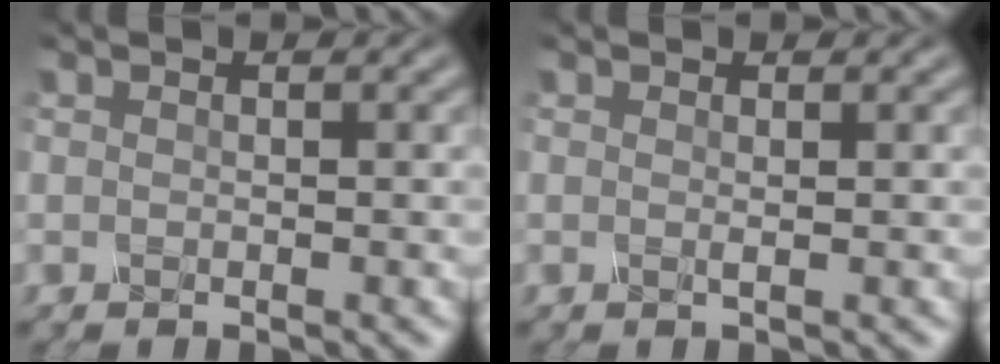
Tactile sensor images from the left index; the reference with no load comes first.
{"total": 0.0}